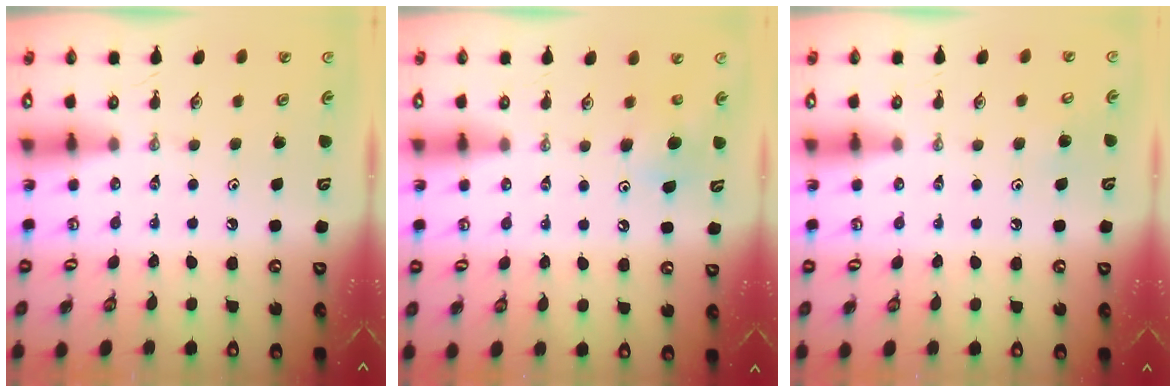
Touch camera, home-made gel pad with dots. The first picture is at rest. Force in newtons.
{"total": 6.2, "press": 6.1, "slide": 1.1}
{"total": 5.1, "press": 5.1, "slide": 0.4}